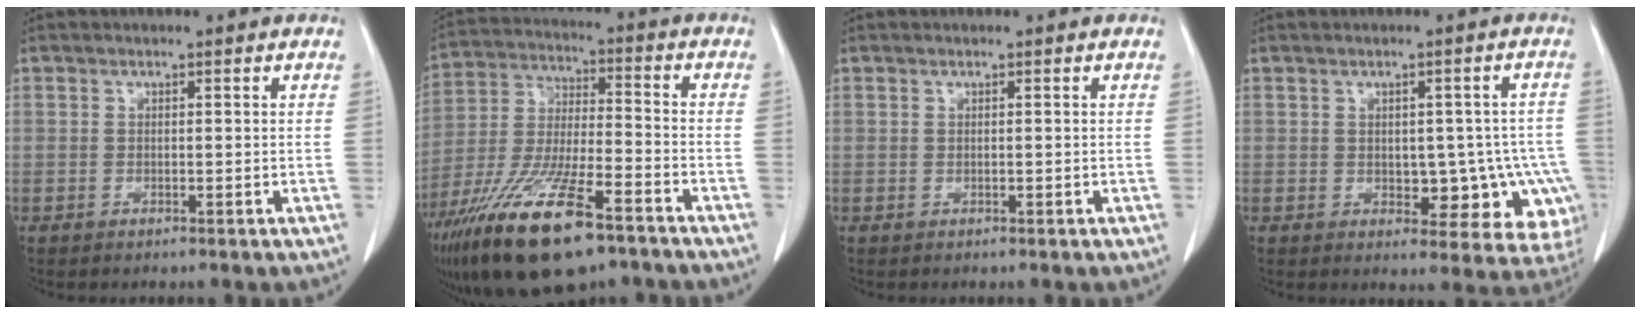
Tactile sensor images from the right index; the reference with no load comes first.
{"total": 19.7, "force": [-12.6, 4.5, 14.4], "torque": [-0.290, -0.035, -0.229]}
{"total": 0.0}
{"total": 10.9, "force": [-2.5, 6.1, 8.6], "torque": [-0.078, 0.018, -0.020]}